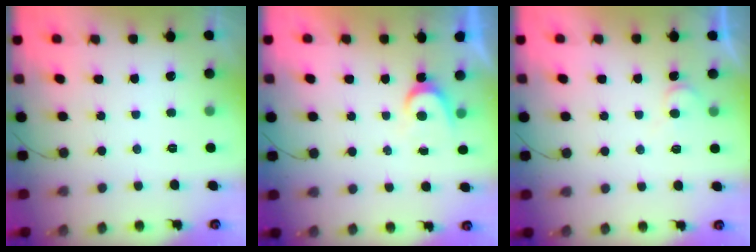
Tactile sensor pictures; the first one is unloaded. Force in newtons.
{"total": 3.7, "press": 3.7, "slide": 0.3}
{"total": 4.4, "press": 4.3, "slide": 0.3}